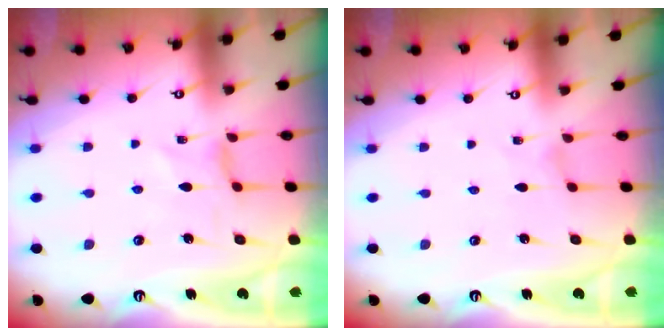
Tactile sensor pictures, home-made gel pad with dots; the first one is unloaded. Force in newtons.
{"total": 0.0}